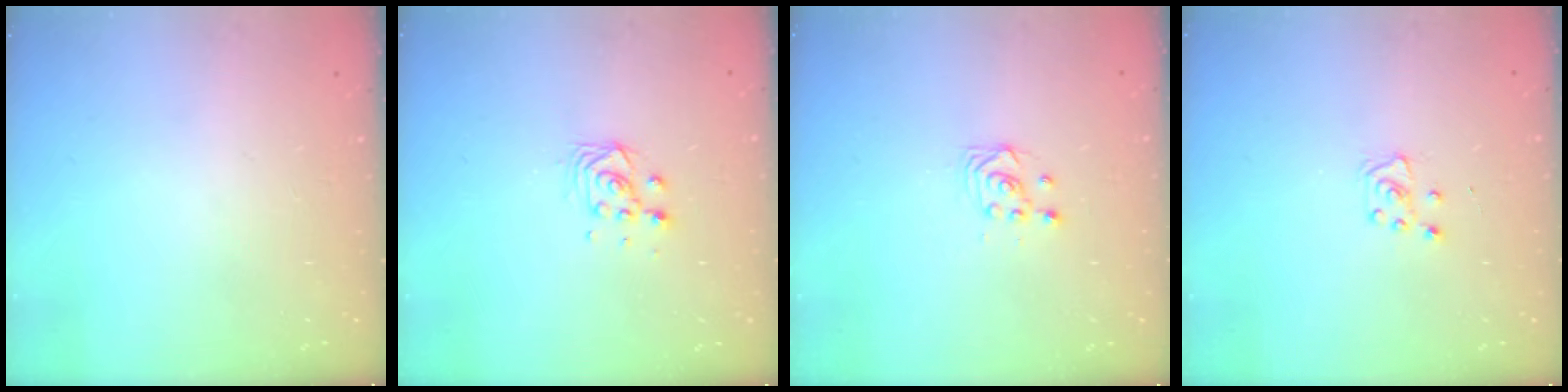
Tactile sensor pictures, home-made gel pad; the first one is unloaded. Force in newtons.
{"total": 6.5, "press": 6.5, "slide": 0.1}
{"total": 3.9, "press": 3.8, "slide": 0.3}
{"total": 5.7, "press": 5.6, "slide": 0.8}